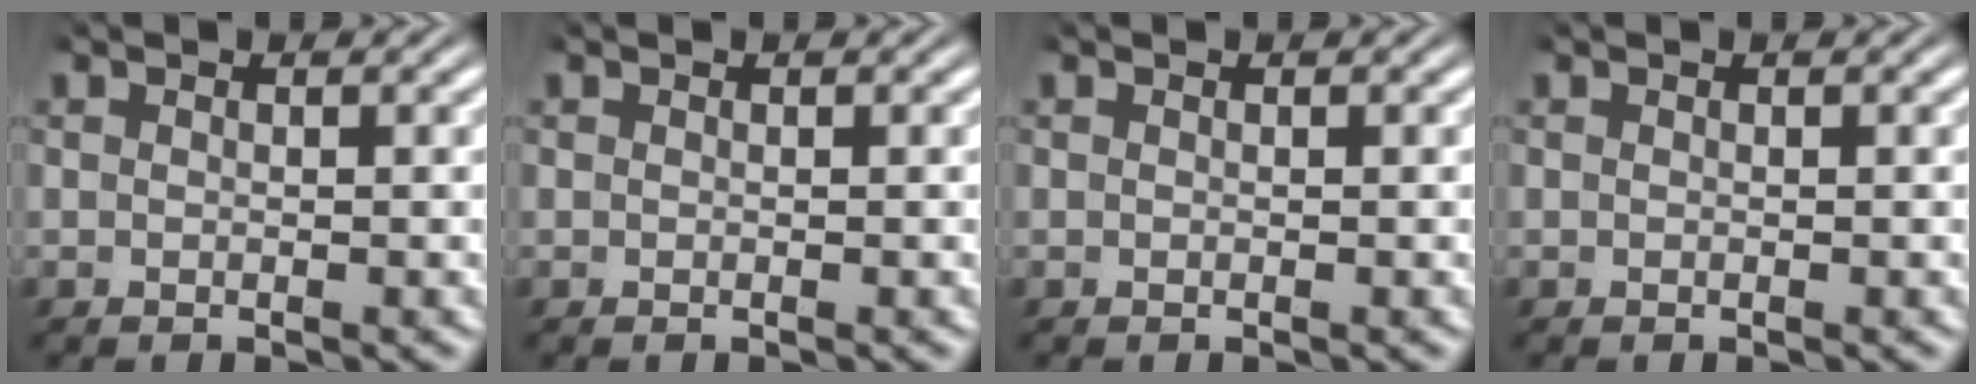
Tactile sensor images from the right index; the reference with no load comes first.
{"total": 0.0}
{"total": 0.0}
{"total": 0.0}